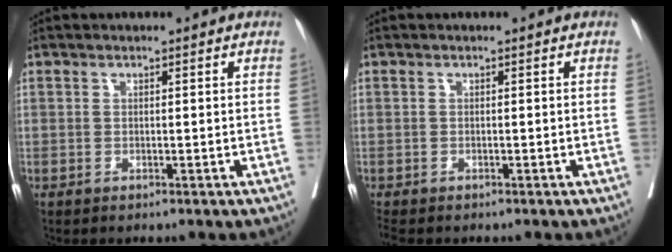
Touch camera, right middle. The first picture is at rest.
{"total": 2.2, "force": [-1.9, 0.5, 0.8], "torque": [-0.019, -0.009, -0.031]}